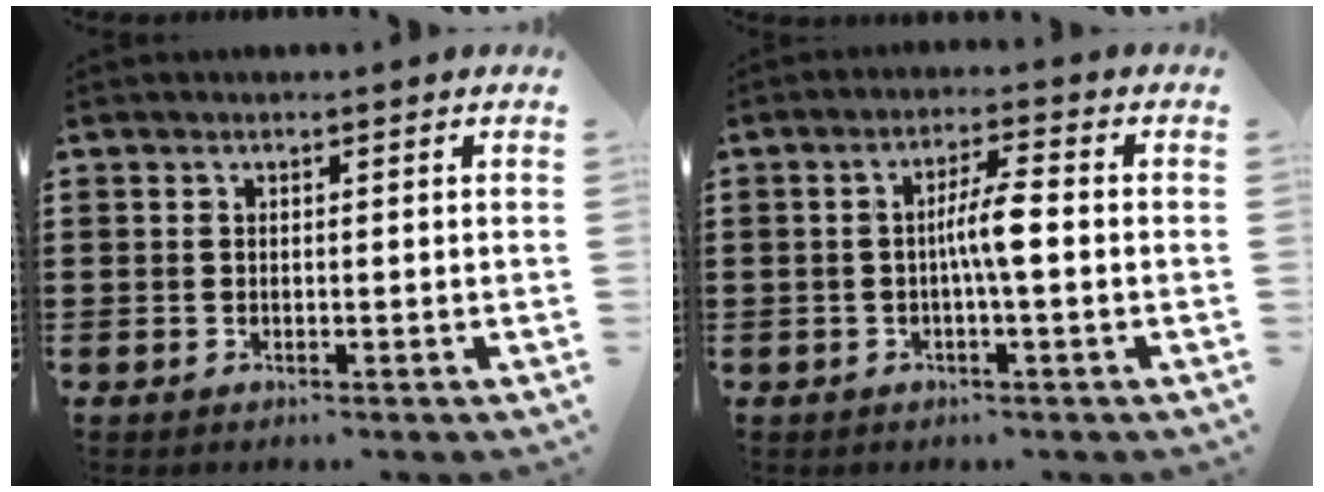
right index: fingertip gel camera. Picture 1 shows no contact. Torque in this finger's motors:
{"motor_torque": [0.80, -0.39, 0.48, 0.09]}